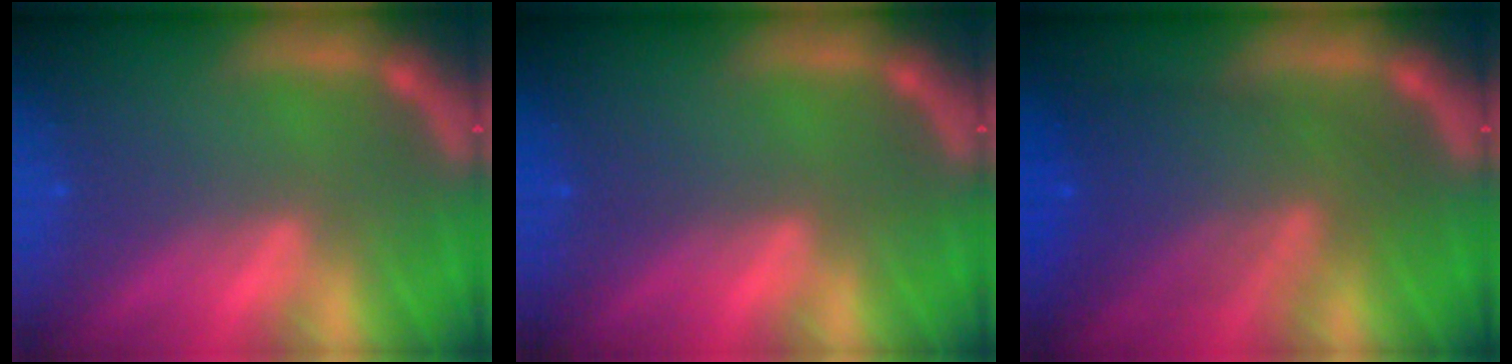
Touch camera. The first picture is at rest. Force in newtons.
{"total": 0.0}
{"total": 8.1}